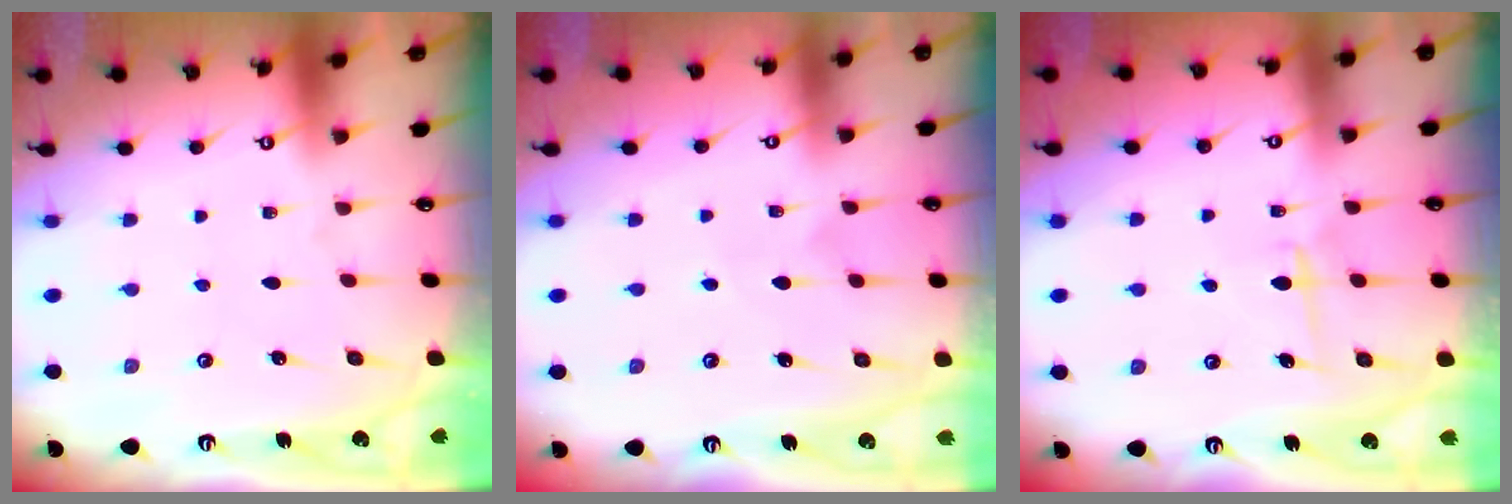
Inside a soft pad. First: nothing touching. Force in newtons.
{"total": 3.8, "press": 3.8, "slide": 0.1}
{"total": 6.4, "press": 6.3, "slide": 1.0}